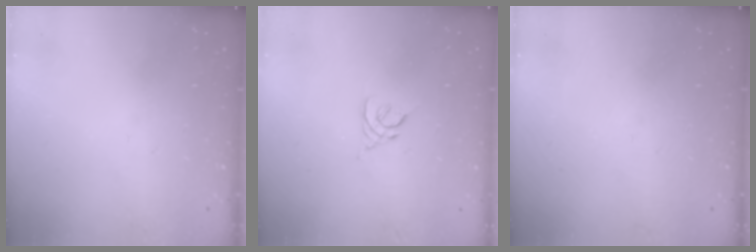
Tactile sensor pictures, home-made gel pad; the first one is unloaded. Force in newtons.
{"total": 2.8, "press": 2.8, "slide": 0.7}
{"total": 0.0}